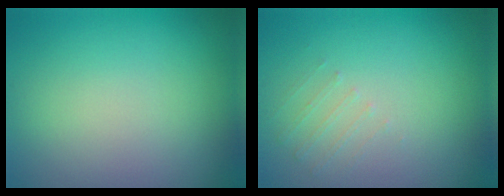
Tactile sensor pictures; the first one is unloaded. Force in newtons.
{"total": 0.6, "press": 0.5, "slide": 0.4}